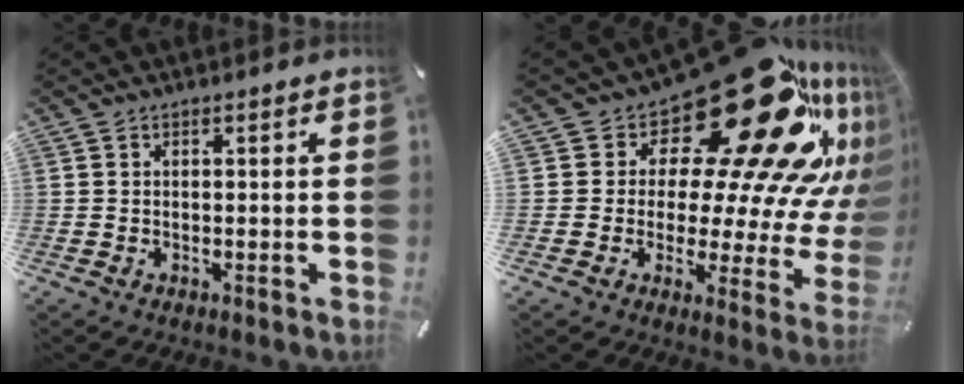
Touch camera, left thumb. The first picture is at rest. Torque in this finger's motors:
{"motor_torque": [2.47, 2.54, 1.54, -1.23, 0.06]}